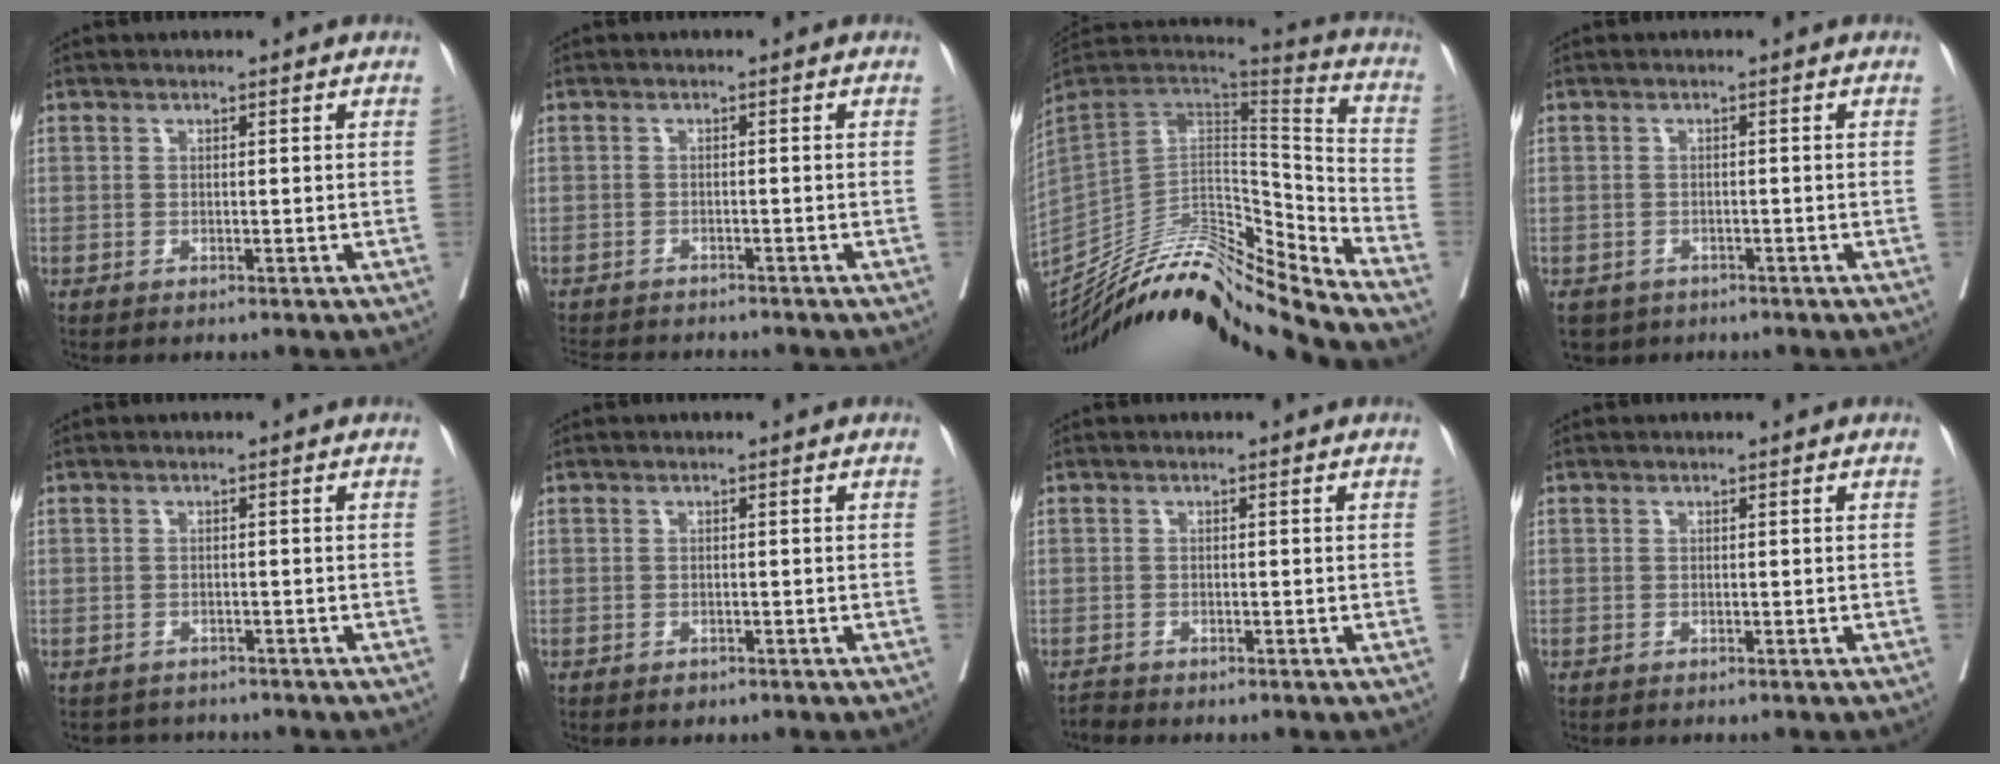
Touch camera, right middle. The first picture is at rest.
{"total": 8.6, "force": [-8.0, 1.8, 2.7], "torque": [-0.042, -0.008, -0.110]}
{"total": 26.0, "force": [-23.4, 1.2, 11.2], "torque": [-0.203, -0.008, -0.386]}
{"total": 4.3, "force": [-3.0, 3.0, 0.7], "torque": [-0.012, 0.000, -0.046]}
{"total": 2.9, "force": [-2.6, 1.1, -0.6], "torque": [0.009, 0.000, -0.042]}
{"total": 0.8, "force": [-0.6, 0.5, 0.3], "torque": [-0.008, -0.001, -0.006]}
{"total": 0.8, "force": [-0.8, -0.1, -0.2], "torque": [-0.001, -0.007, -0.017]}
{"total": 0.0}